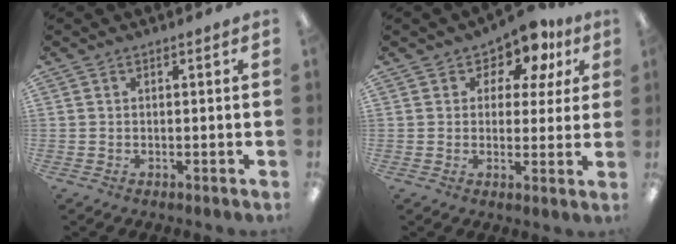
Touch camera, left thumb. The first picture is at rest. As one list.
[{"total": 7.4, "force": [5.0, 4.6, 3.0], "torque": [-0.050, -0.035, 0.085]}]